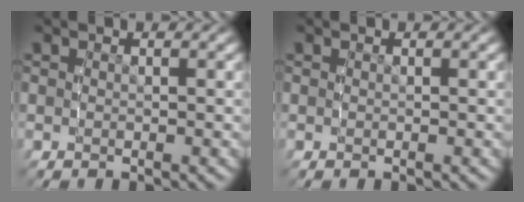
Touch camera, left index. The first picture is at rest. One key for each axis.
{"total": 0.0}